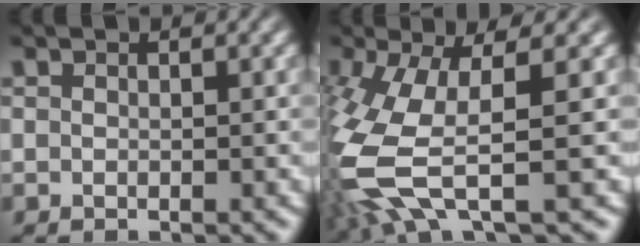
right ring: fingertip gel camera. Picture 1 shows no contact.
{"total": 8.4, "force": [-1.3, 4.4, 7.1], "torque": [-0.191, -0.033, 0.000]}